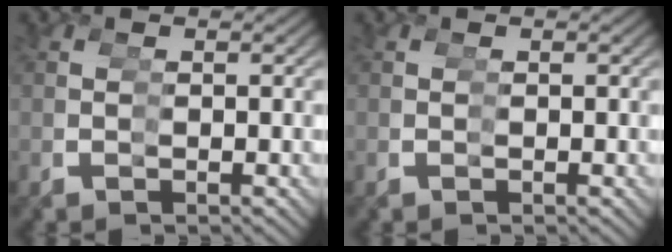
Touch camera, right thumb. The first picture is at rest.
{"total": 0.0}